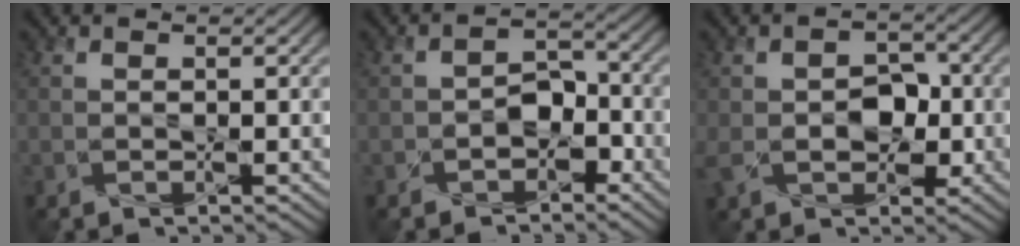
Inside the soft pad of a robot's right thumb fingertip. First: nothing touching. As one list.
[{"total": 3.5, "force": [-2.0, 2.4, 1.6], "torque": [-0.012, 0.007, -0.036]}, {"total": 6.0, "force": [-1.2, 4.6, 3.7], "torque": [-0.072, -0.009, -0.020]}]